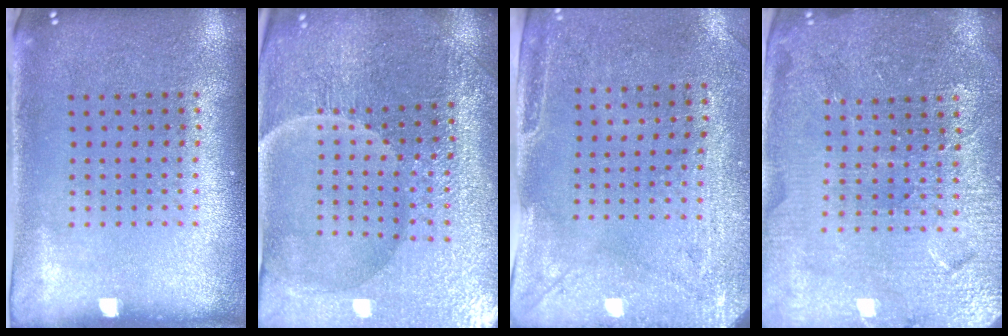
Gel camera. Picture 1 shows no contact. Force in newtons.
{"total": 4.4, "press": 4.4, "slide": 0.8}
{"total": 3.0, "press": 2.4, "slide": 1.8}
{"total": 4.3, "press": 4.1, "slide": 1.3}